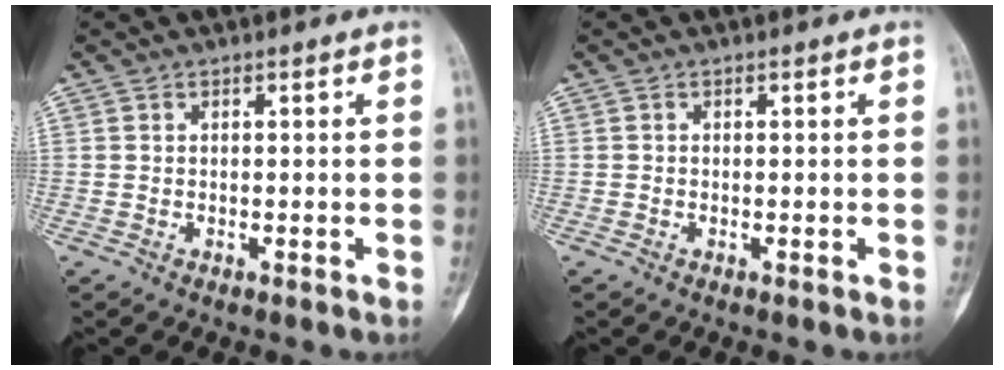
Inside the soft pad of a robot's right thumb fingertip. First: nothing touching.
{"total": 0.0}